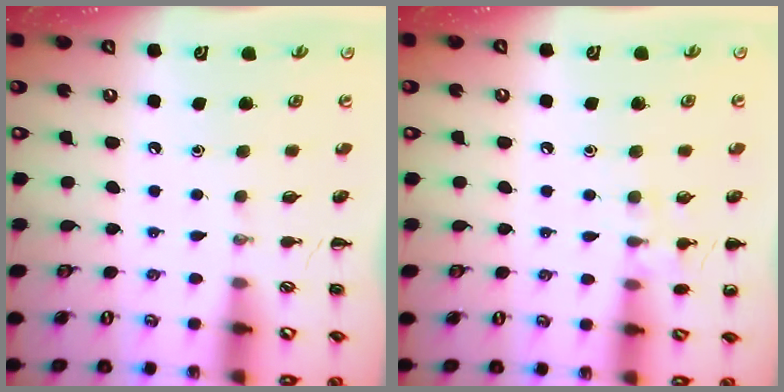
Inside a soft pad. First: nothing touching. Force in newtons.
{"total": 7.2, "press": 7.0, "slide": 1.8}